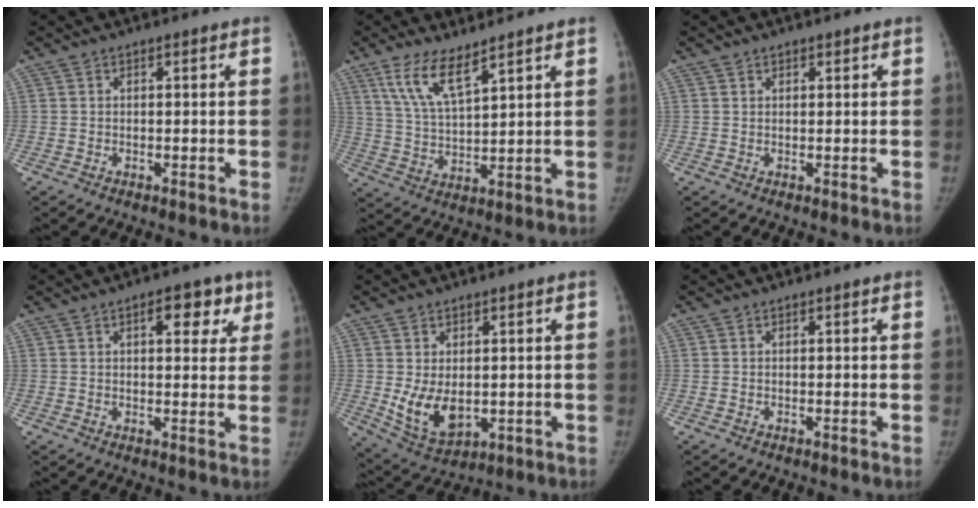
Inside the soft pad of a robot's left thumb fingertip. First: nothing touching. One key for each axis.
{"total": 8.3, "fx": 5.7, "fy": 2.2, "fz": 5.7, "tx": -0.107, "ty": -0.030, "tz": 0.122}
{"total": 0.6, "fx": 0.5, "fy": 0.4, "fz": -0.1, "tx": 0.009, "ty": -0.003, "tz": 0.005}
{"total": 7.3, "fx": 3.4, "fy": 3.7, "fz": 5.3, "tx": -0.034, "ty": -0.007, "tz": 0.037}
{"total": 8.7, "fx": -0.4, "fy": 5.8, "fz": 6.5, "tx": -0.096, "ty": -0.018, "tz": 0.014}
{"total": 0.0}